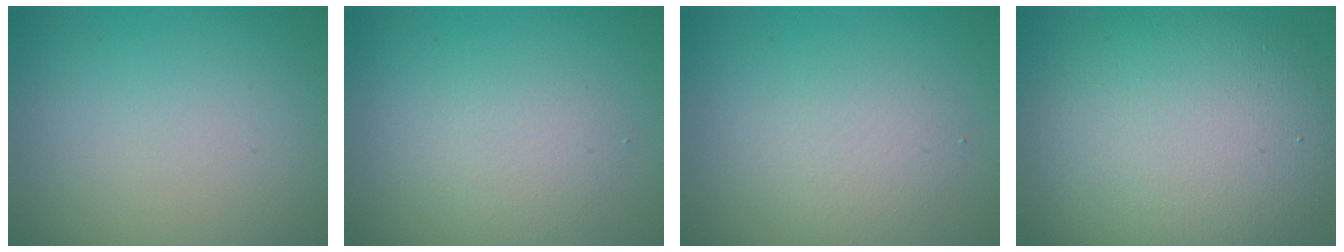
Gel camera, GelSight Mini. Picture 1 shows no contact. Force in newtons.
{"total": 2.0, "press": 2.0, "slide": 0.1}
{"total": 2.2, "press": 2.2, "slide": 0.1}
{"total": 10.6, "press": 10.6, "slide": 0.8}